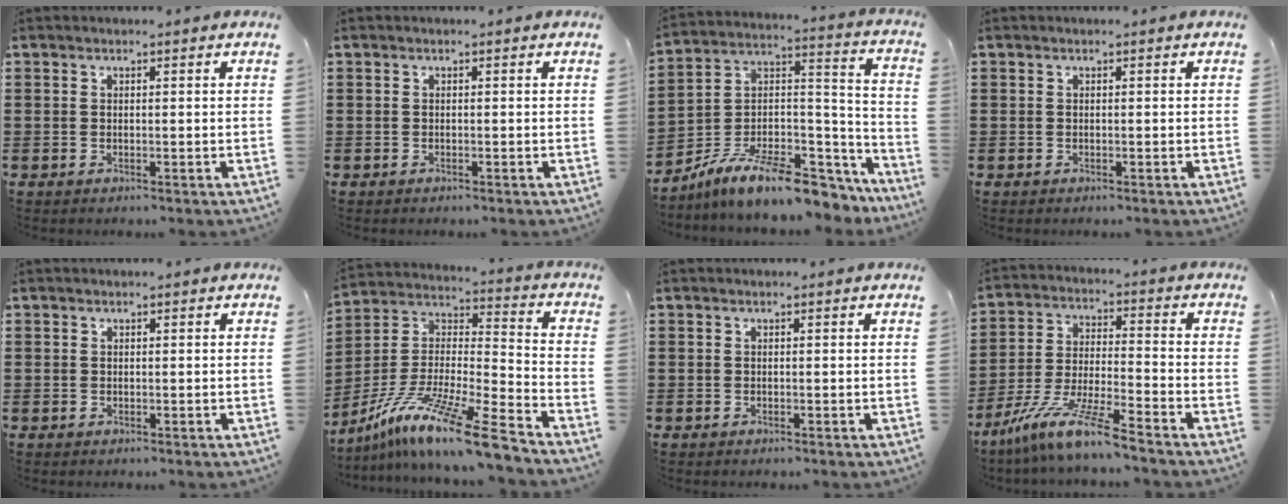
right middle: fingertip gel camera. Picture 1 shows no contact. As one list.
[{"total": 0.0}, {"total": 10.4, "force": [-8.5, 2.1, 5.6], "torque": [-0.107, 0.013, -0.165]}, {"total": 0.0}, {"total": 0.0}, {"total": 14.4, "force": [-11.2, 0.0, 9.1], "torque": [-0.173, 0.009, -0.213]}, {"total": 0.0}, {"total": 10.1, "force": [-8.4, -0.5, 5.6], "torque": [-0.122, -0.006, -0.171]}]